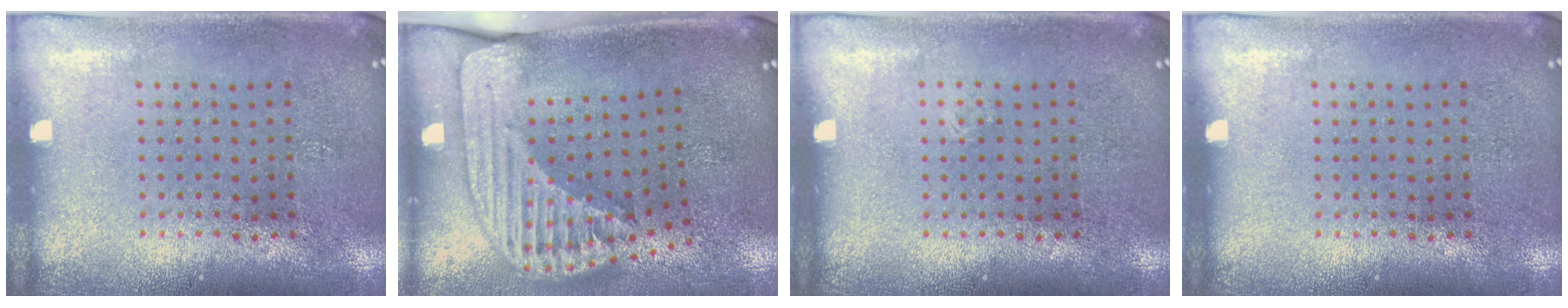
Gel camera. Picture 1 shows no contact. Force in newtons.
{"total": 2.6, "press": 1.9, "slide": 1.8}
{"total": 0.0}
{"total": 0.0}